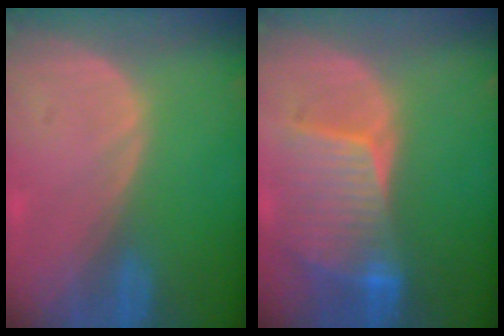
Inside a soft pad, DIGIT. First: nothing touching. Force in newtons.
{"total": 8.4, "press": 7.6, "slide": 3.4}